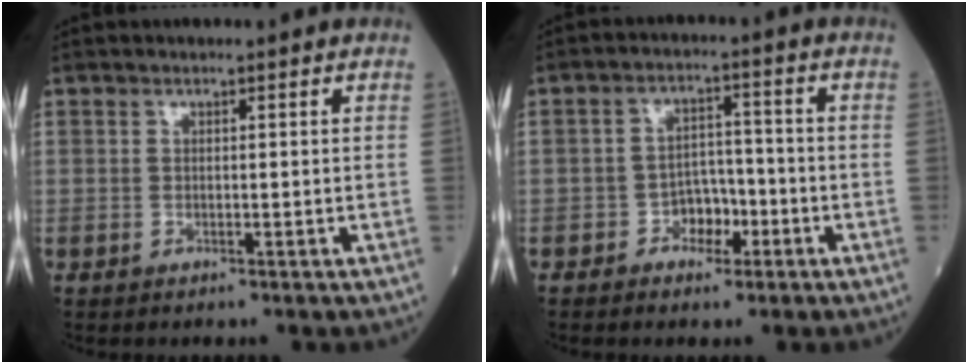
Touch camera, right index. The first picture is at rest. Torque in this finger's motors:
{"motor_torque": [0.05, -0.04, 0.04, 0.00]}